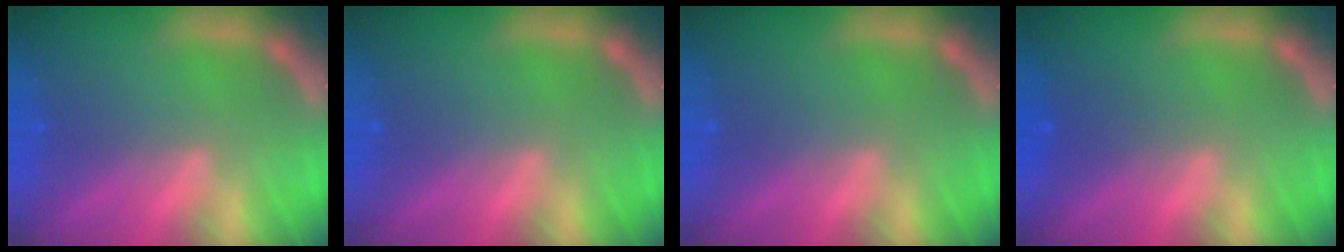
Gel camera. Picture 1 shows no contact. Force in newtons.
{"total": 0.0}
{"total": 0.0}
{"total": 1.5}